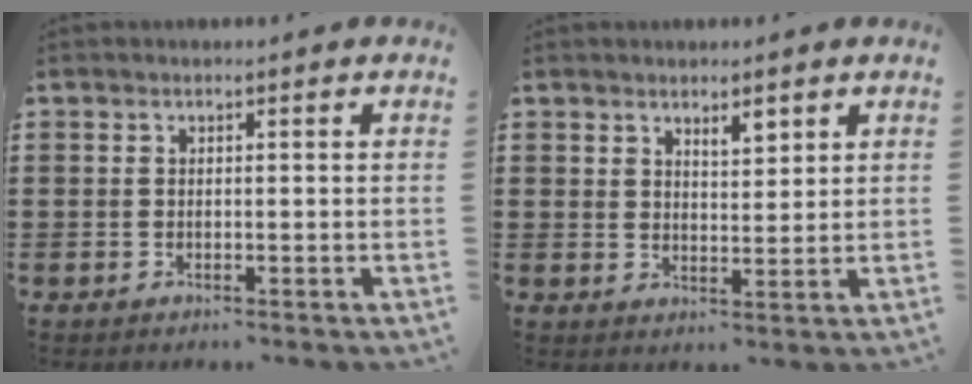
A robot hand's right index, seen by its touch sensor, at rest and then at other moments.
{"total": 3.0, "force": [2.5, 1.2, 1.1], "torque": [-0.018, 0.002, 0.045]}